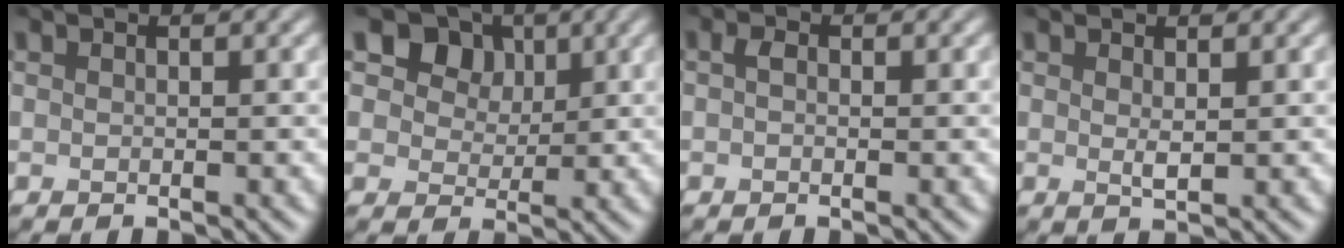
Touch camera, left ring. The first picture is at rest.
{"total": 9.2, "force": [4.2, 7.0, 4.3], "torque": [-0.073, 0.001, 0.059]}
{"total": 0.9, "force": [-0.4, 0.6, 0.6], "torque": [-0.009, 0.000, -0.014]}
{"total": 0.9, "force": [0.7, 0.0, 0.6], "torque": [-0.007, -0.004, 0.009]}